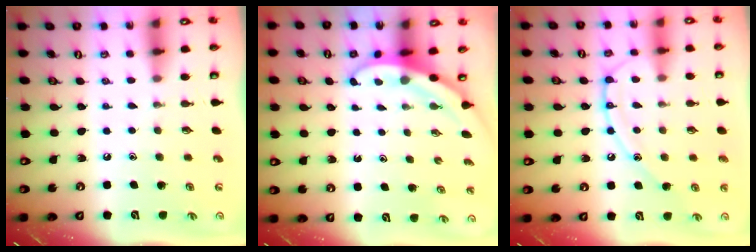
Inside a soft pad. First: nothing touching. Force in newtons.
{"total": 3.6, "press": 3.6, "slide": 0.2}
{"total": 12.3, "press": 12.2, "slide": 1.0}